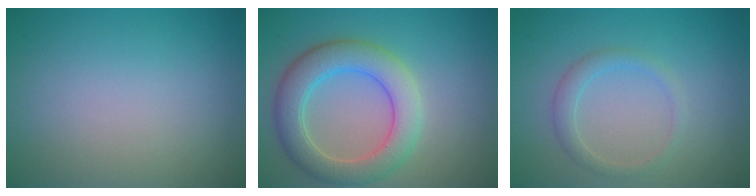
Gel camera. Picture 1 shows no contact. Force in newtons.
{"total": 5.8, "press": 5.8, "slide": 0.5}
{"total": 1.8, "press": 1.8, "slide": 0.1}